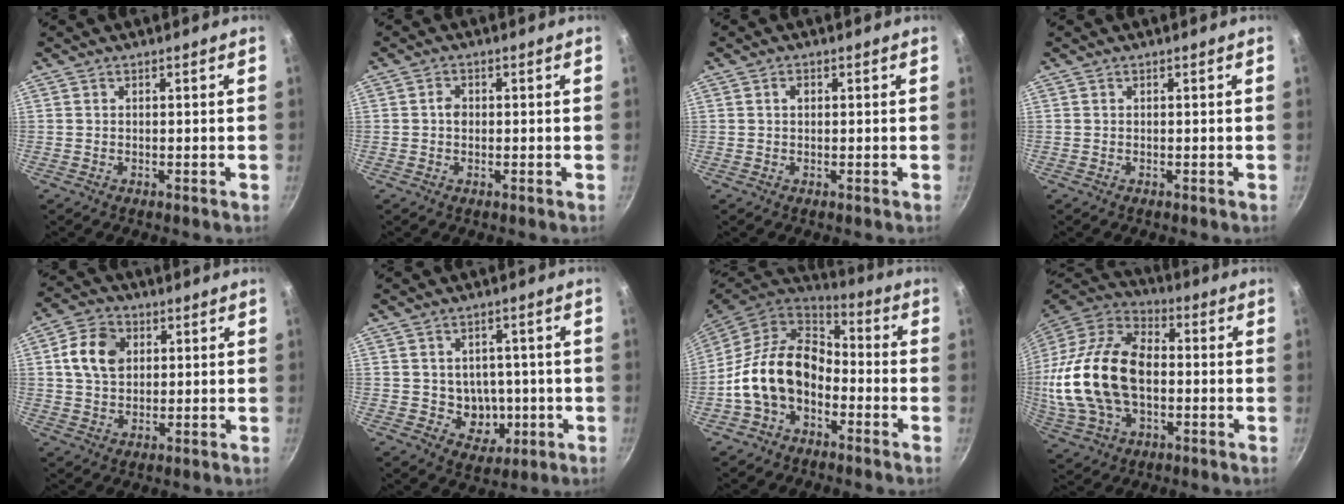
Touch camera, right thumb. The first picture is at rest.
{"total": 1.9, "force": [0.1, 1.5, 1.1], "torque": [-0.015, 0.005, -0.002]}
{"total": 1.4, "force": [0.4, 1.0, 0.9], "torque": [-0.012, 0.004, 0.004]}
{"total": 0.0}
{"total": 9.2, "force": [2.3, 6.8, 5.7], "torque": [-0.088, 0.007, 0.033]}
{"total": 7.9, "force": [-0.6, 7.0, 3.6], "torque": [-0.016, 0.005, 0.003]}
{"total": 15.8, "force": [-3.7, 11.1, 10.5], "torque": [-0.161, 0.050, -0.081]}
{"total": 25.0, "force": [-1.1, 15.7, 19.4], "torque": [-0.371, 0.032, -0.019]}